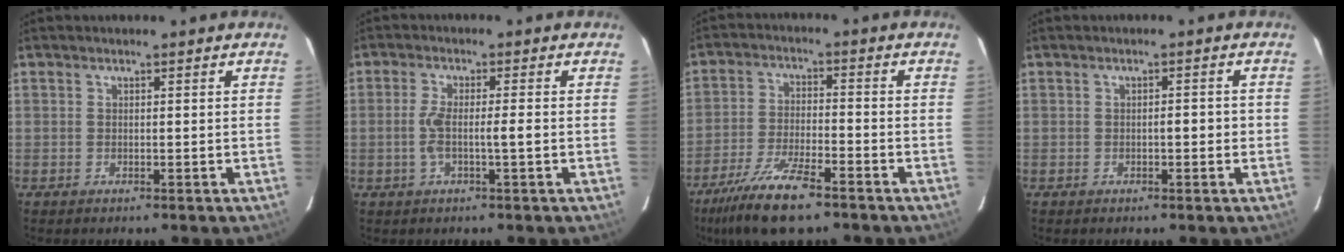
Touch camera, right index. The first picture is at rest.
{"total": 4.3, "force": [-0.8, 0.3, 4.2], "torque": [-0.087, 0.004, -0.015]}
{"total": 10.6, "force": [-7.5, 1.7, 7.2], "torque": [-0.139, -0.024, -0.136]}
{"total": 1.7, "force": [-0.3, 0.6, 1.6], "torque": [-0.022, 0.004, -0.006]}